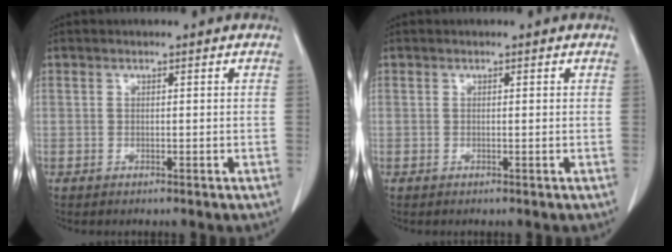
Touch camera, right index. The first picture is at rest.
{"total": 0.0}